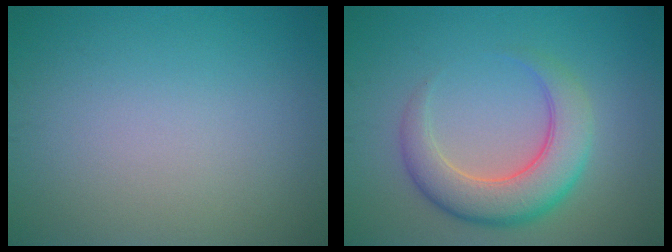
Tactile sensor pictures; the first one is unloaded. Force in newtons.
{"total": 5.8, "press": 5.8, "slide": 0.5}